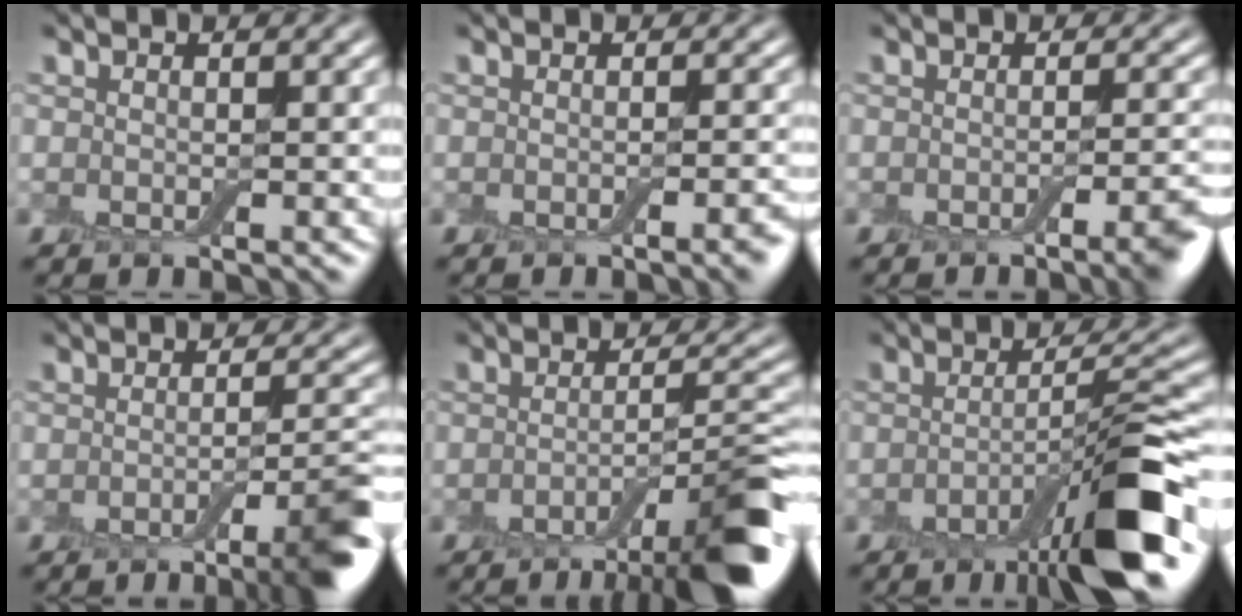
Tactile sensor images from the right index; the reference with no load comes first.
{"total": 1.9, "force": [-1.0, 0.3, 1.6], "torque": [-0.016, 0.002, -0.014]}
{"total": 4.2, "force": [-2.1, 1.0, 3.5], "torque": [-0.034, -0.001, -0.029]}
{"total": 6.1, "force": [-3.1, 1.1, 5.2], "torque": [-0.063, -0.001, -0.045]}
{"total": 8.4, "force": [-4.6, 1.6, 6.7], "torque": [-0.080, 0.006, -0.073]}
{"total": 8.6, "force": [-3.9, 1.1, 7.6], "torque": [-0.106, 0.008, -0.070]}